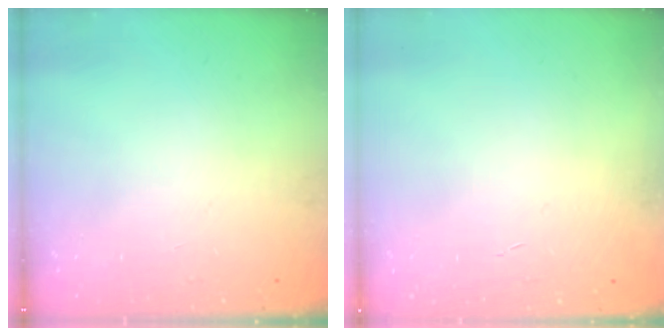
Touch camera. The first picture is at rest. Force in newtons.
{"total": 0.0}